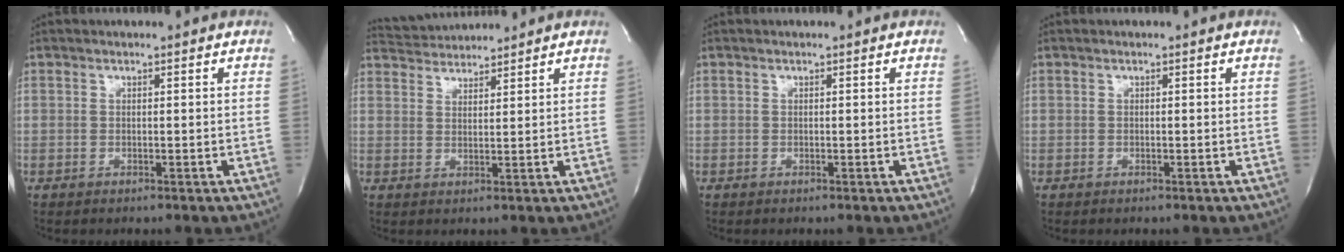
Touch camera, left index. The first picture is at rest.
{"total": 4.5, "force": [4.5, 0.1, -0.1], "torque": [-0.009, 0.021, 0.084]}
{"total": 0.0}
{"total": 0.0}